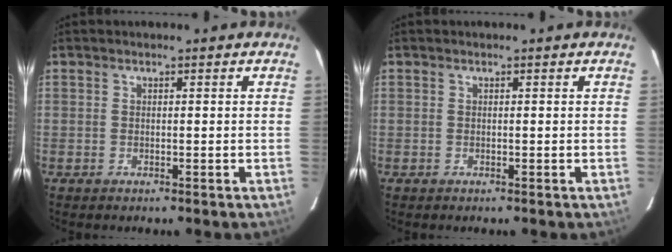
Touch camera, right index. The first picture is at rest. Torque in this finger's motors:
{"motor_torque": [0.00, 0.00, 0.02, 0.00]}